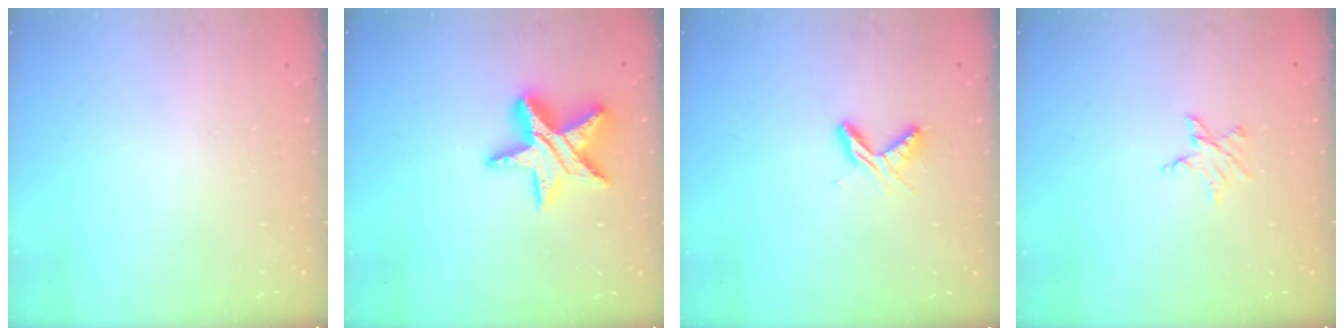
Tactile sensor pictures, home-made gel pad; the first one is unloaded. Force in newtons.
{"total": 15.0, "press": 14.9, "slide": 1.1}
{"total": 6.1, "press": 6.1, "slide": 0.7}
{"total": 4.1, "press": 4.1, "slide": 0.4}